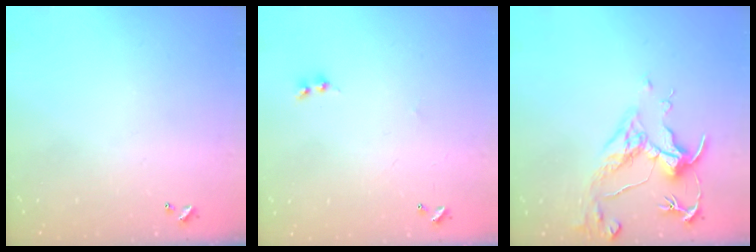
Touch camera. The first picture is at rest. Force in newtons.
{"total": 1.5, "press": 1.4, "slide": 0.3}
{"total": 5.2, "press": 5.0, "slide": 1.3}